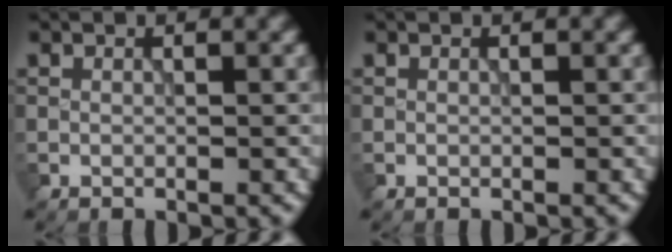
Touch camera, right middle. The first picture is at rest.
{"total": 0.0}